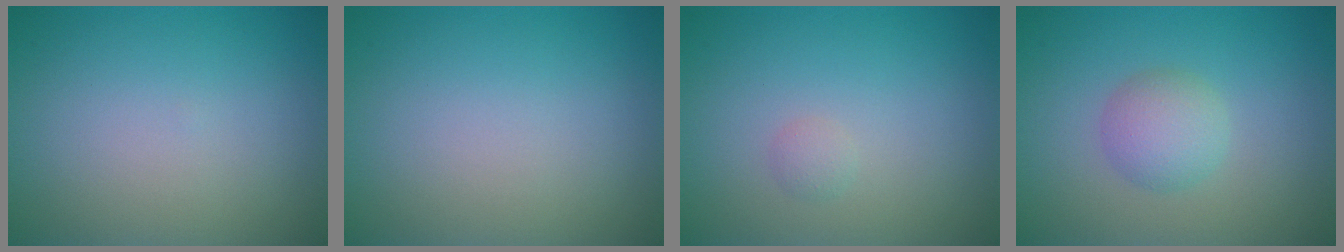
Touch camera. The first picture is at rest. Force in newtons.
{"total": 0.0}
{"total": 0.7, "press": 0.7, "slide": 0.0}
{"total": 2.7, "press": 2.7, "slide": 0.1}